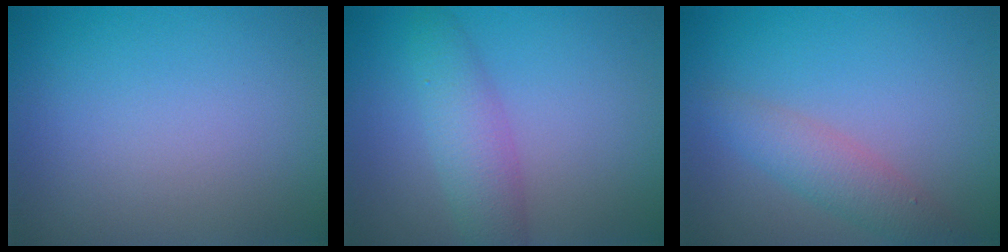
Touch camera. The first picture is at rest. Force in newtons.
{"total": 3.5, "press": 3.5, "slide": 0.1}
{"total": 3.0, "press": 3.0, "slide": 0.1}